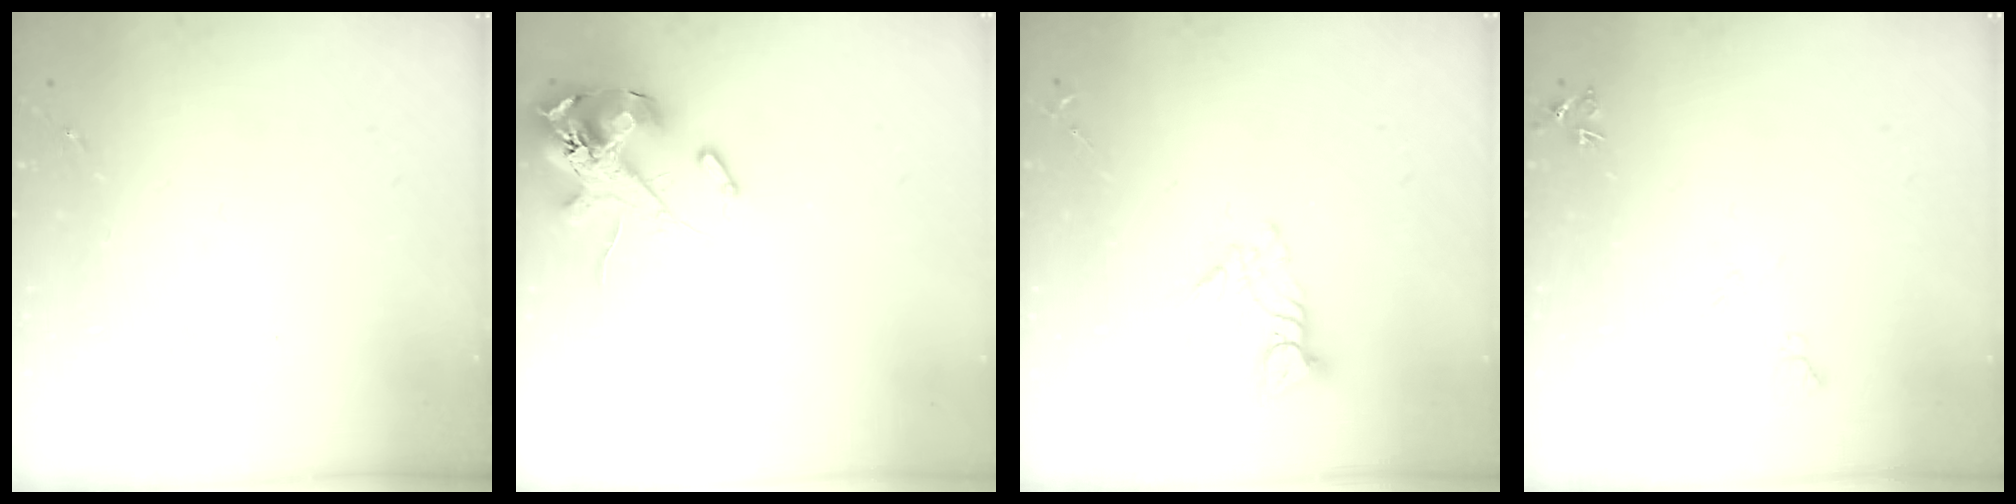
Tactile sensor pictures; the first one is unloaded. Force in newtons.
{"total": 13.6, "press": 13.5, "slide": 1.9}
{"total": 8.4, "press": 8.4, "slide": 0.9}
{"total": 5.2, "press": 5.1, "slide": 1.0}